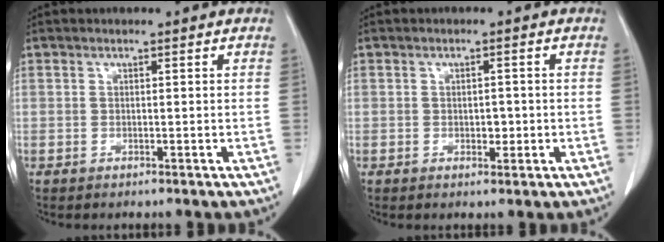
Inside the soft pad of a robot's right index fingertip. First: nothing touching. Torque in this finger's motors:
{"motor_torque": [-0.02, 0.06, -0.07, -0.01]}